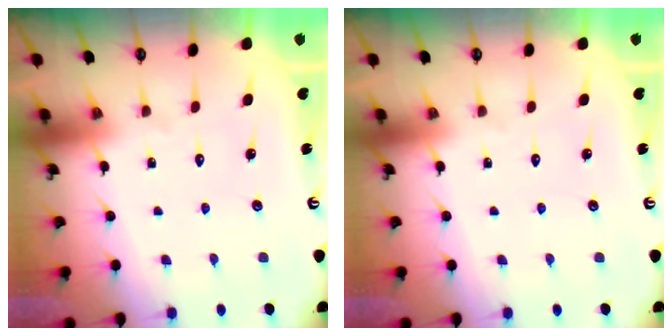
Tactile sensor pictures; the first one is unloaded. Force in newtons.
{"total": 0.0}